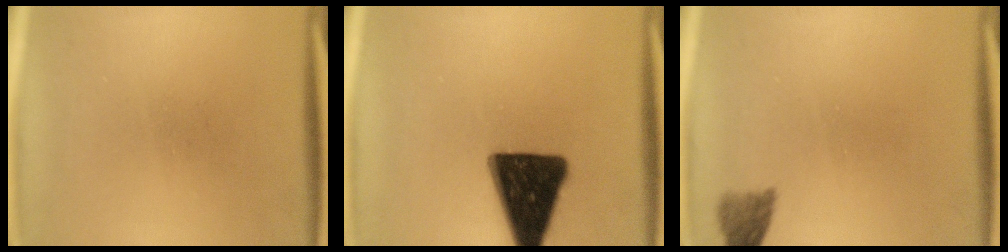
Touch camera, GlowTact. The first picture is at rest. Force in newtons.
{"total": 17.6}
{"total": 2.5}